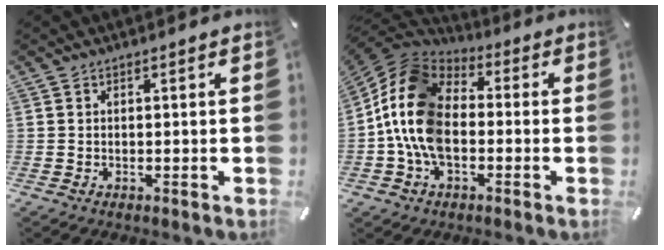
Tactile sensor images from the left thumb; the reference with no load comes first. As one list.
[{"total": 15.8, "force": [-2.7, 10.8, 11.2], "torque": [-0.256, 0.014, -0.058]}]